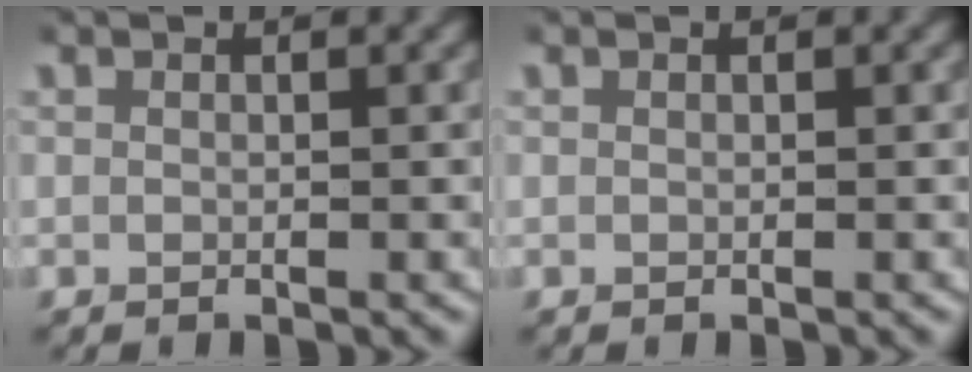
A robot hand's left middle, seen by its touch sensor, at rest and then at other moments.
{"total": 0.0}